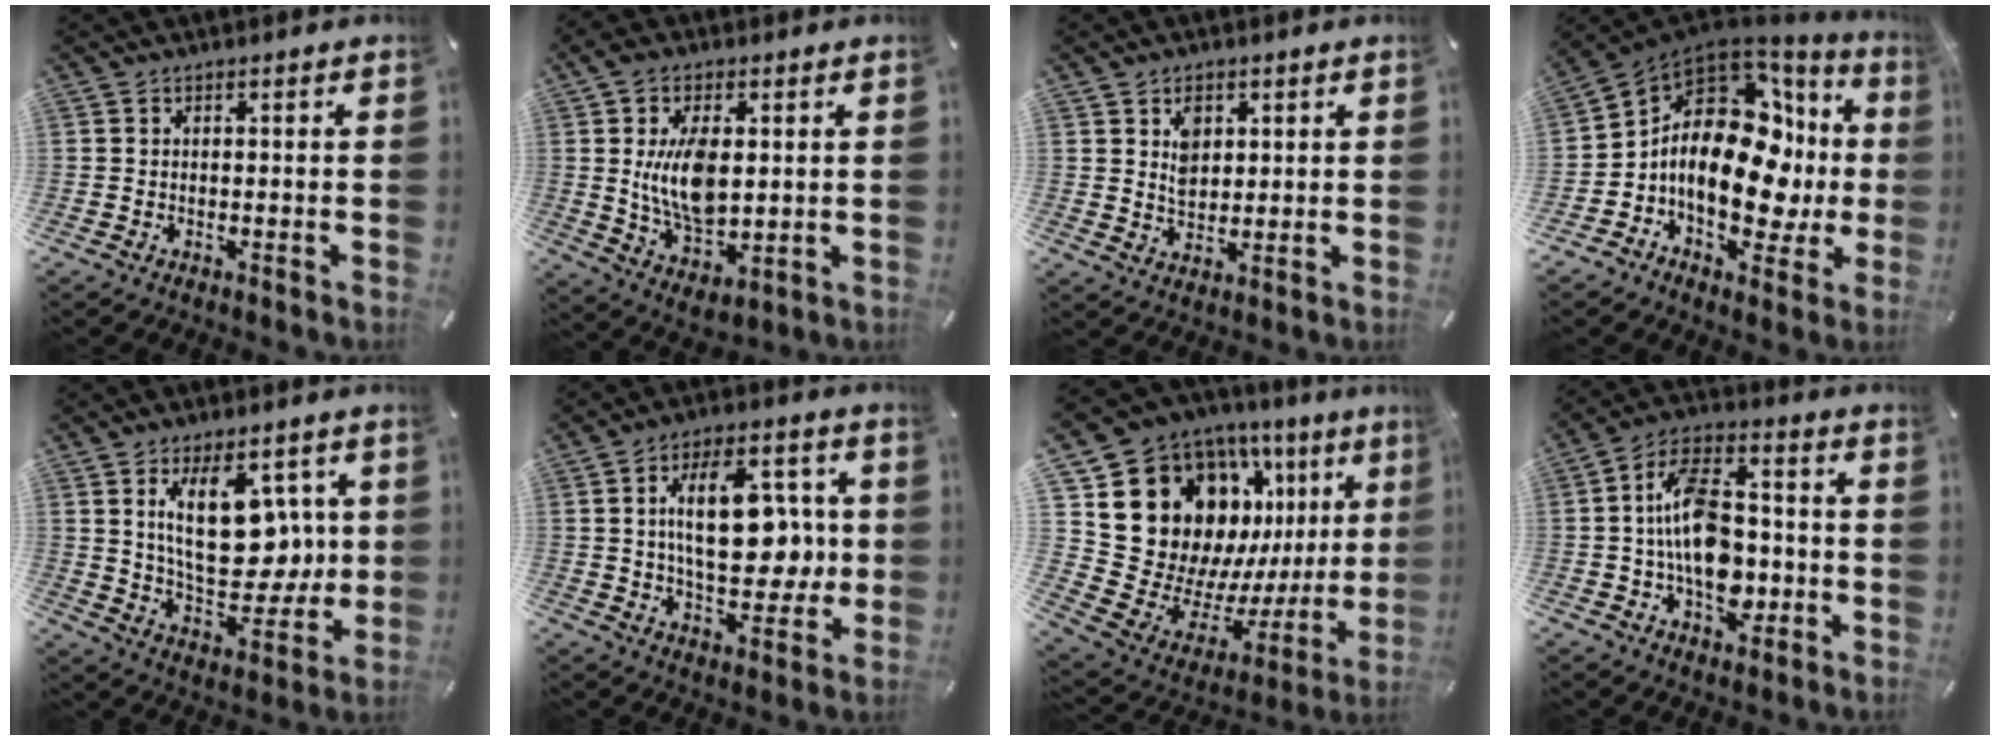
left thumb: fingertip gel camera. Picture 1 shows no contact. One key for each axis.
{"total": 14.4, "fx": 1.6, "fy": 8.7, "fz": 11.4, "tx": -0.228, "ty": -0.009, "tz": 0.026}
{"total": 4.9, "fx": 1.9, "fy": 4.0, "fz": 2.0, "tx": -0.027, "ty": -0.002, "tz": 0.031}
{"total": 18.7, "fx": -1.1, "fy": 12.3, "fz": 14.1, "tx": -0.236, "ty": -0.007, "tz": -0.018}
{"total": 17.9, "fx": 5.6, "fy": 10.1, "fz": 13.7, "tx": -0.234, "ty": -0.019, "tz": 0.094}
{"total": 17.9, "fx": 2.3, "fy": 10.2, "fz": 14.5, "tx": -0.241, "ty": 0.009, "tz": 0.035}
{"total": 18.5, "fx": 7.7, "fy": 14.9, "fz": 7.9, "tx": -0.080, "ty": -0.105, "tz": 0.185}
{"total": 16.0, "fx": -2.0, "fy": 10.3, "fz": 12.1, "tx": -0.231, "ty": 0.013, "tz": -0.033}